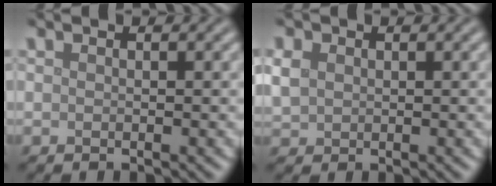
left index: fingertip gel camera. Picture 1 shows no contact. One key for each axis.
{"total": 2.1, "fx": 0.5, "fy": 1.8, "fz": 0.9, "tx": -0.026, "ty": 0.004, "tz": 0.010}